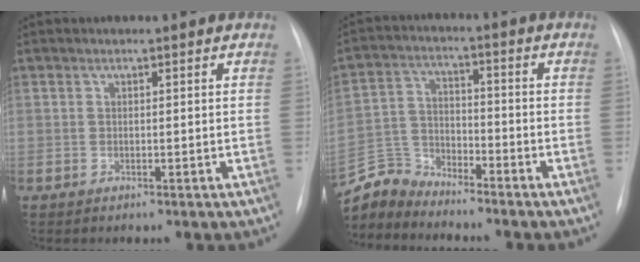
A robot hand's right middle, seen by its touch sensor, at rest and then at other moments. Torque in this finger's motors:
{"motor_torque": [0.44, -0.45, -0.02, 0.00]}